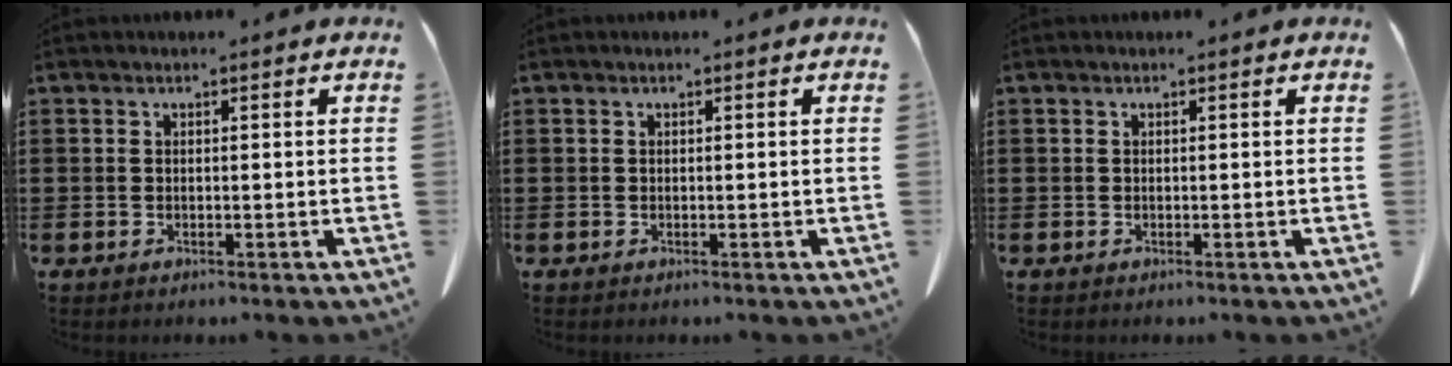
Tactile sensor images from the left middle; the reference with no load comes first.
{"total": 0.0}
{"total": 0.0}